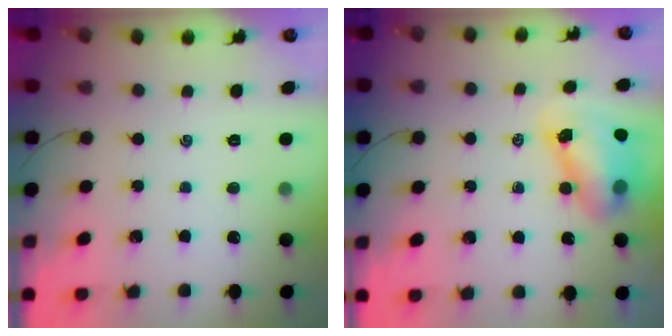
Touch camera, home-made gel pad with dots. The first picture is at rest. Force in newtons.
{"total": 8.5, "press": 8.2, "slide": 2.0}